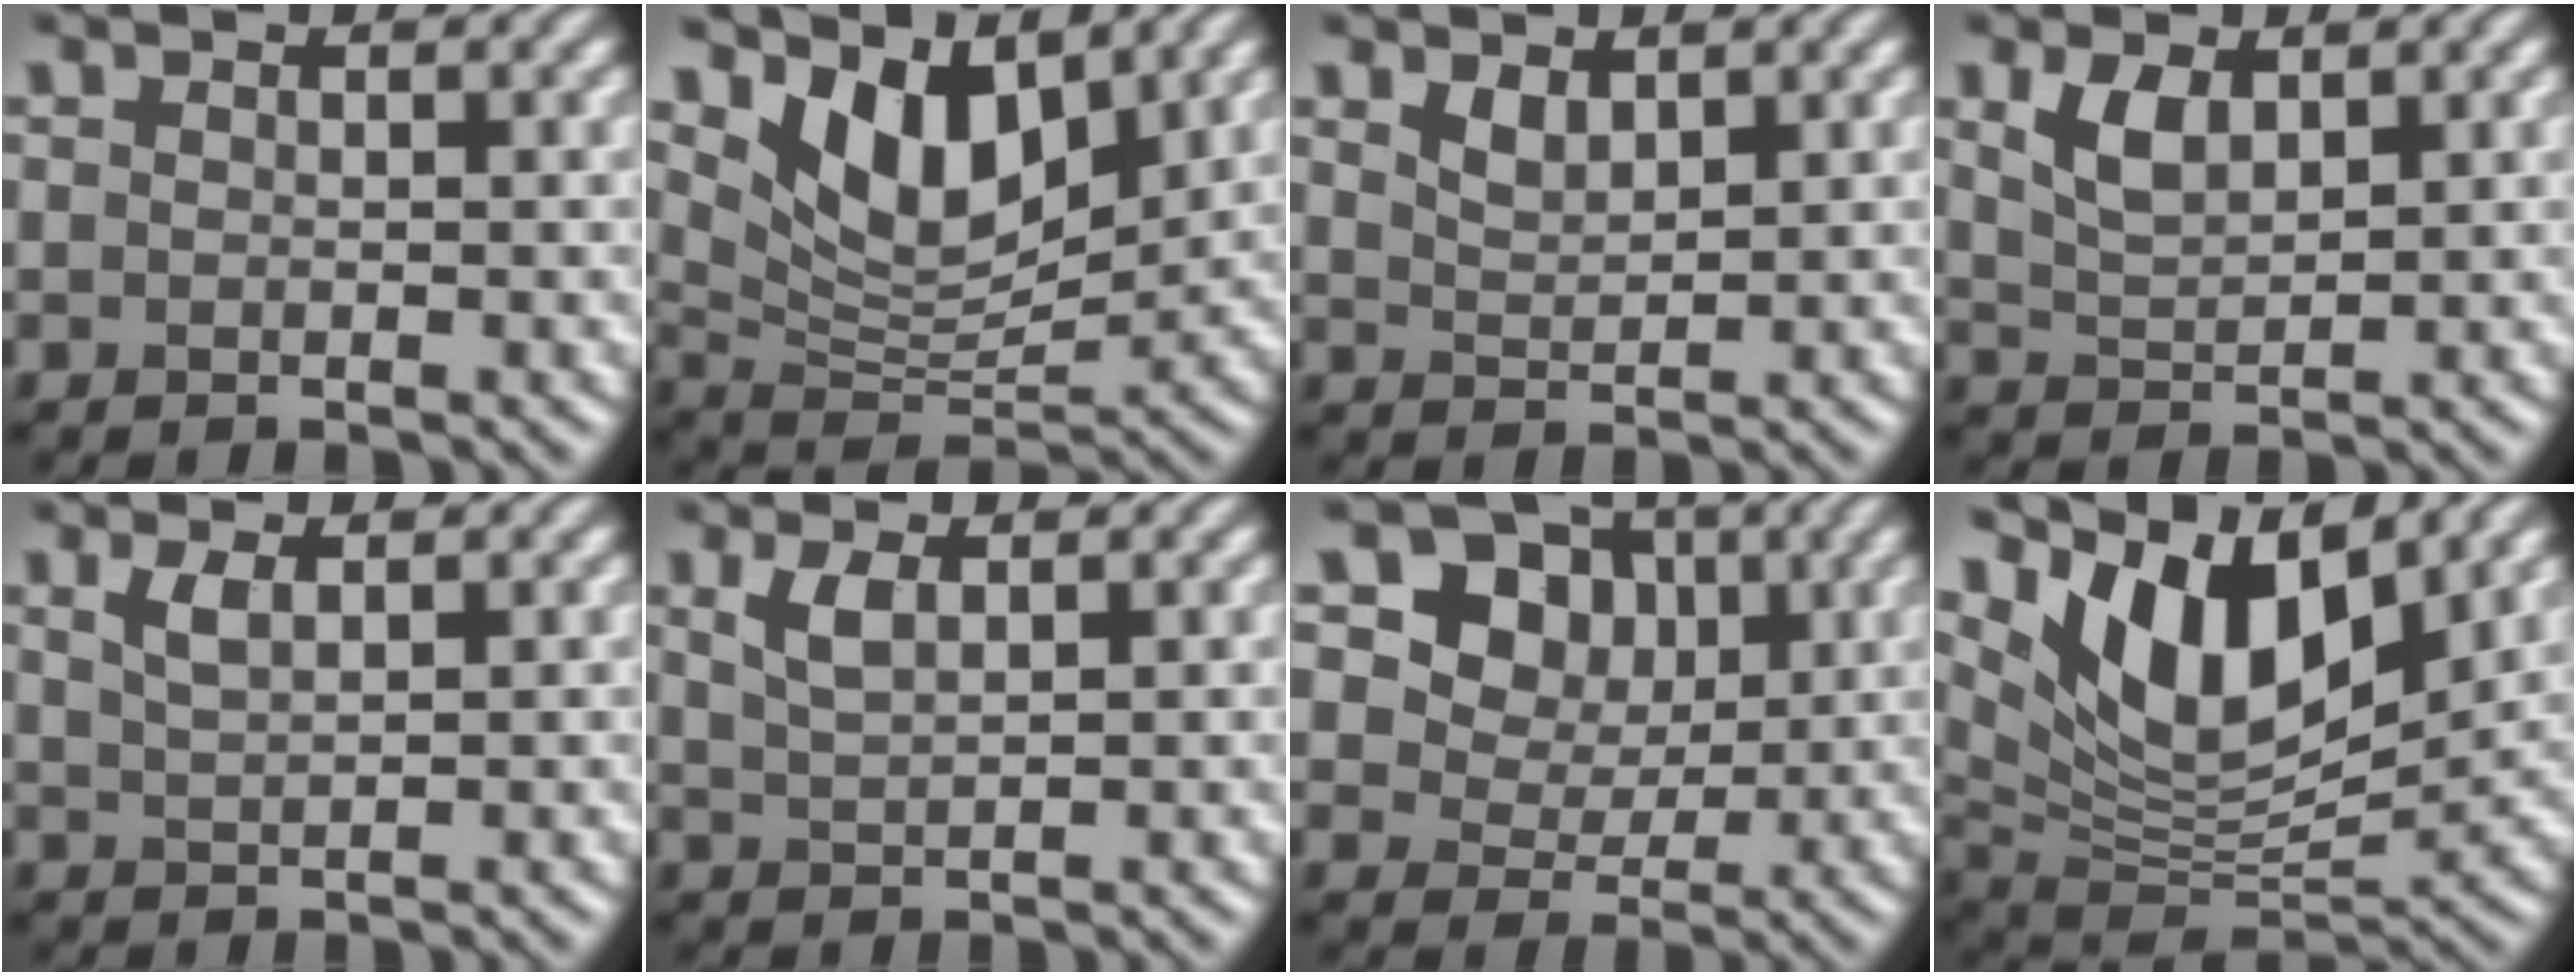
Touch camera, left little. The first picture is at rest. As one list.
[{"total": 7.0, "force": [4.2, 3.3, 4.6], "torque": [-0.088, -0.013, 0.075]}, {"total": 1.7, "force": [1.3, 0.8, 0.9], "torque": [-0.020, -0.003, 0.030]}, {"total": 2.9, "force": [1.6, 1.4, 2.0], "torque": [-0.047, -0.001, 0.035]}, {"total": 1.7, "force": [1.0, 0.5, 1.3], "torque": [-0.029, 0.001, 0.021]}, {"total": 2.1, "force": [1.1, 0.8, 1.6], "torque": [-0.039, 0.001, 0.026]}, {"total": 11.7, "force": [5.0, 9.3, 5.2], "torque": [-0.123, 0.011, 0.090]}, {"total": 10.2, "force": [5.5, 4.1, 7.5], "torque": [-0.136, -0.008, 0.108]}]